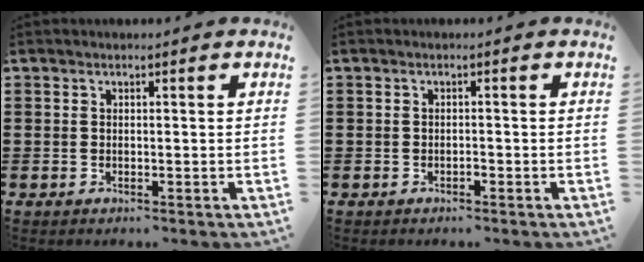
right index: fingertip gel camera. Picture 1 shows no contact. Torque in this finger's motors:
{"motor_torque": [0.25, 0.25, 0.04, 0.01]}